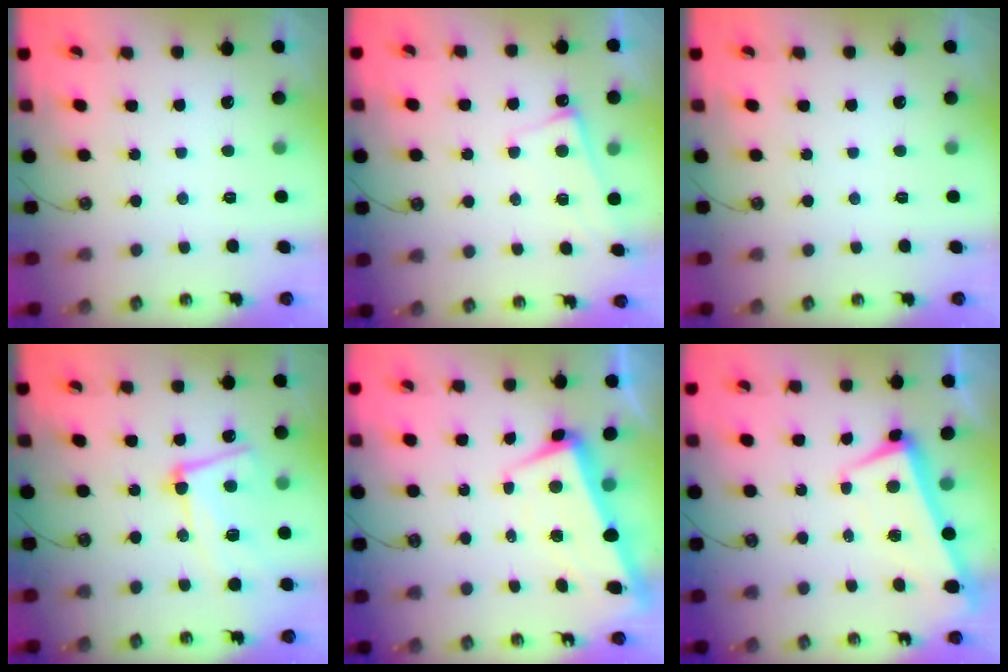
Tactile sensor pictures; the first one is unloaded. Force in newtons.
{"total": 2.2, "press": 2.1, "slide": 0.4}
{"total": 0.0}
{"total": 11.6, "press": 11.4, "slide": 2.2}
{"total": 1.4, "press": 0.6, "slide": 1.3}
{"total": 2.4, "press": 2.3, "slide": 0.7}